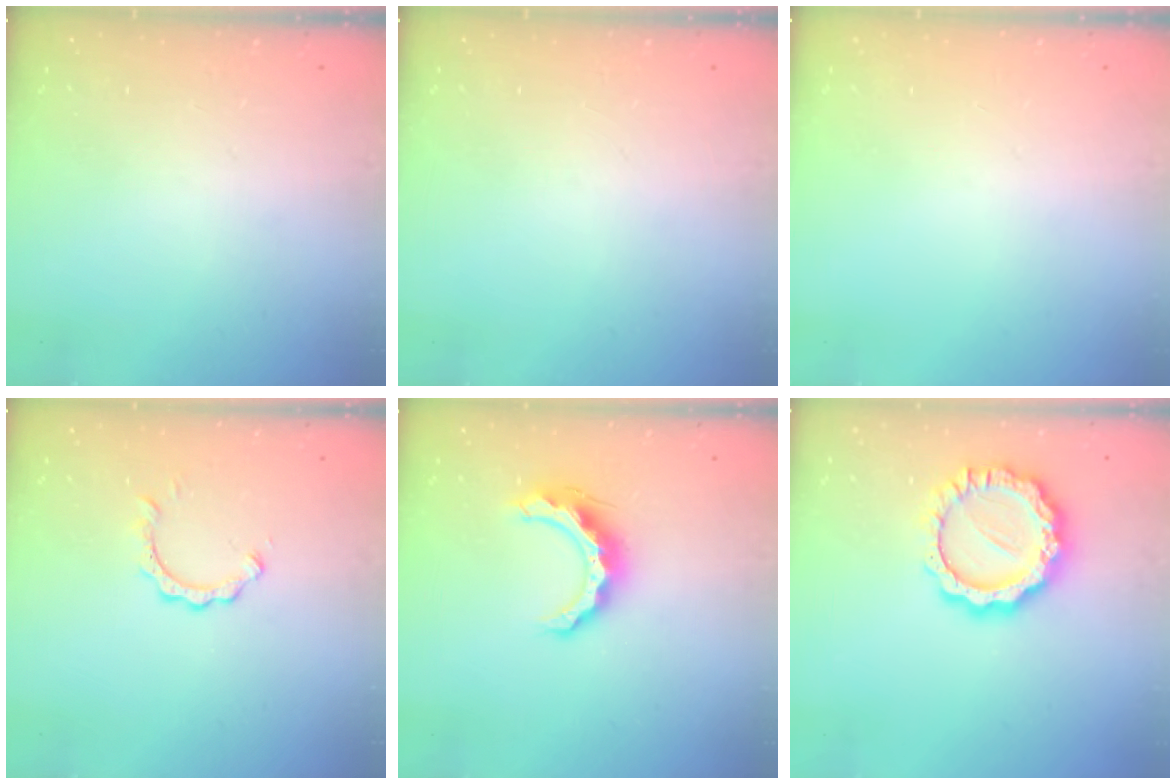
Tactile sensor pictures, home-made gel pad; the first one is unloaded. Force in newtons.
{"total": 0.0}
{"total": 0.0}
{"total": 2.8, "press": 2.7, "slide": 0.3}
{"total": 11.7, "press": 11.7, "slide": 0.3}
{"total": 13.5, "press": 13.5, "slide": 1.0}